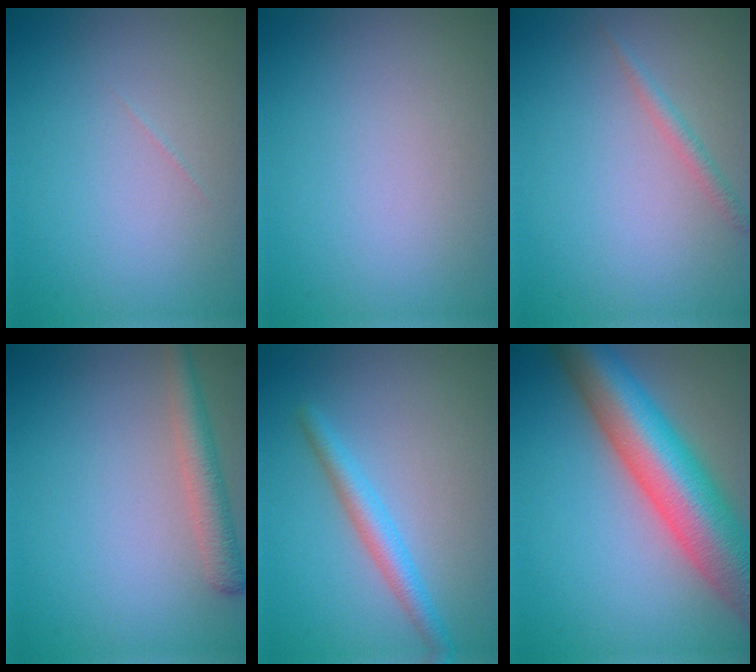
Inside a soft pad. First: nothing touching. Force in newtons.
{"total": 0.0}
{"total": 1.2, "press": 1.2, "slide": 0.0}
{"total": 3.0, "press": 3.0, "slide": 0.2}
{"total": 2.7, "press": 2.7, "slide": 0.1}
{"total": 11.9, "press": 11.9, "slide": 0.7}